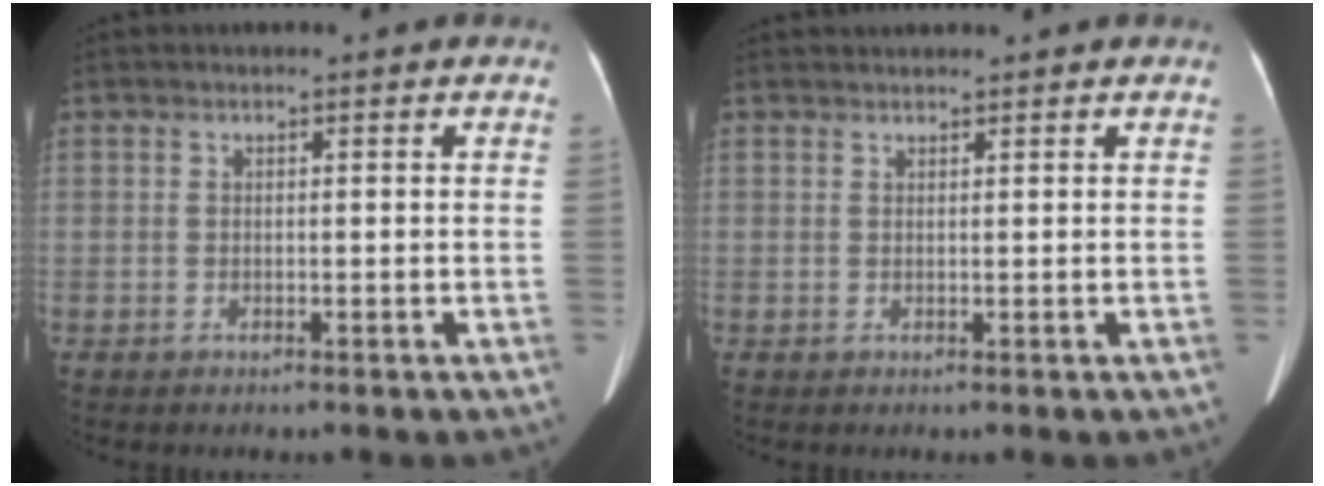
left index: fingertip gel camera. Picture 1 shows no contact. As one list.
[{"total": 1.2, "force": [1.2, 0.1, 0.1], "torque": [-0.004, 0.013, 0.022]}]